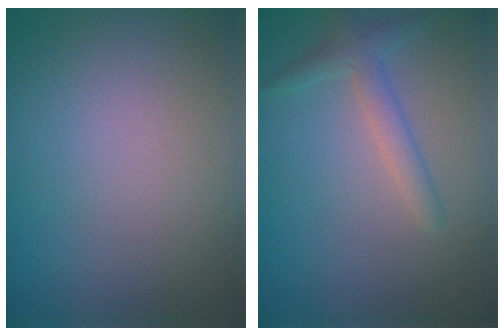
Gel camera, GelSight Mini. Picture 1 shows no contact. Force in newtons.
{"total": 2.1, "press": 2.1, "slide": 0.1}